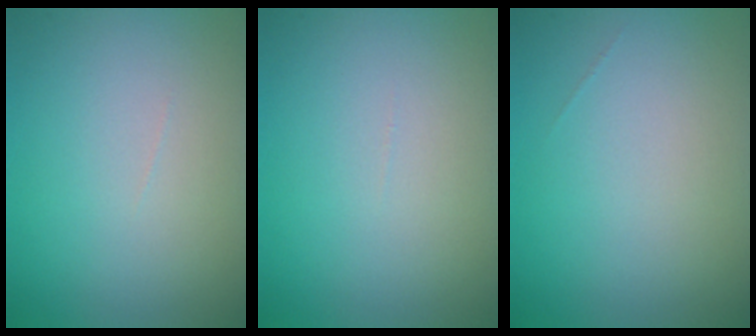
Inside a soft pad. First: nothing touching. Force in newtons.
{"total": 0.0}
{"total": 0.0}